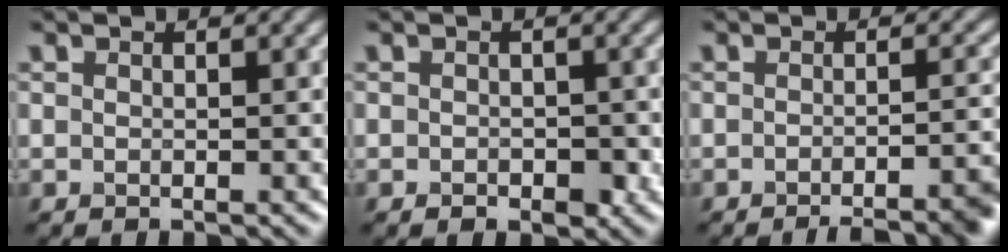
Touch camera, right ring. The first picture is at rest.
{"total": 1.7, "force": [-0.6, 1.2, 1.1], "torque": [-0.014, -0.005, -0.012]}
{"total": 5.4, "force": [-3.7, 1.3, 3.7], "torque": [-0.030, 0.005, -0.044]}